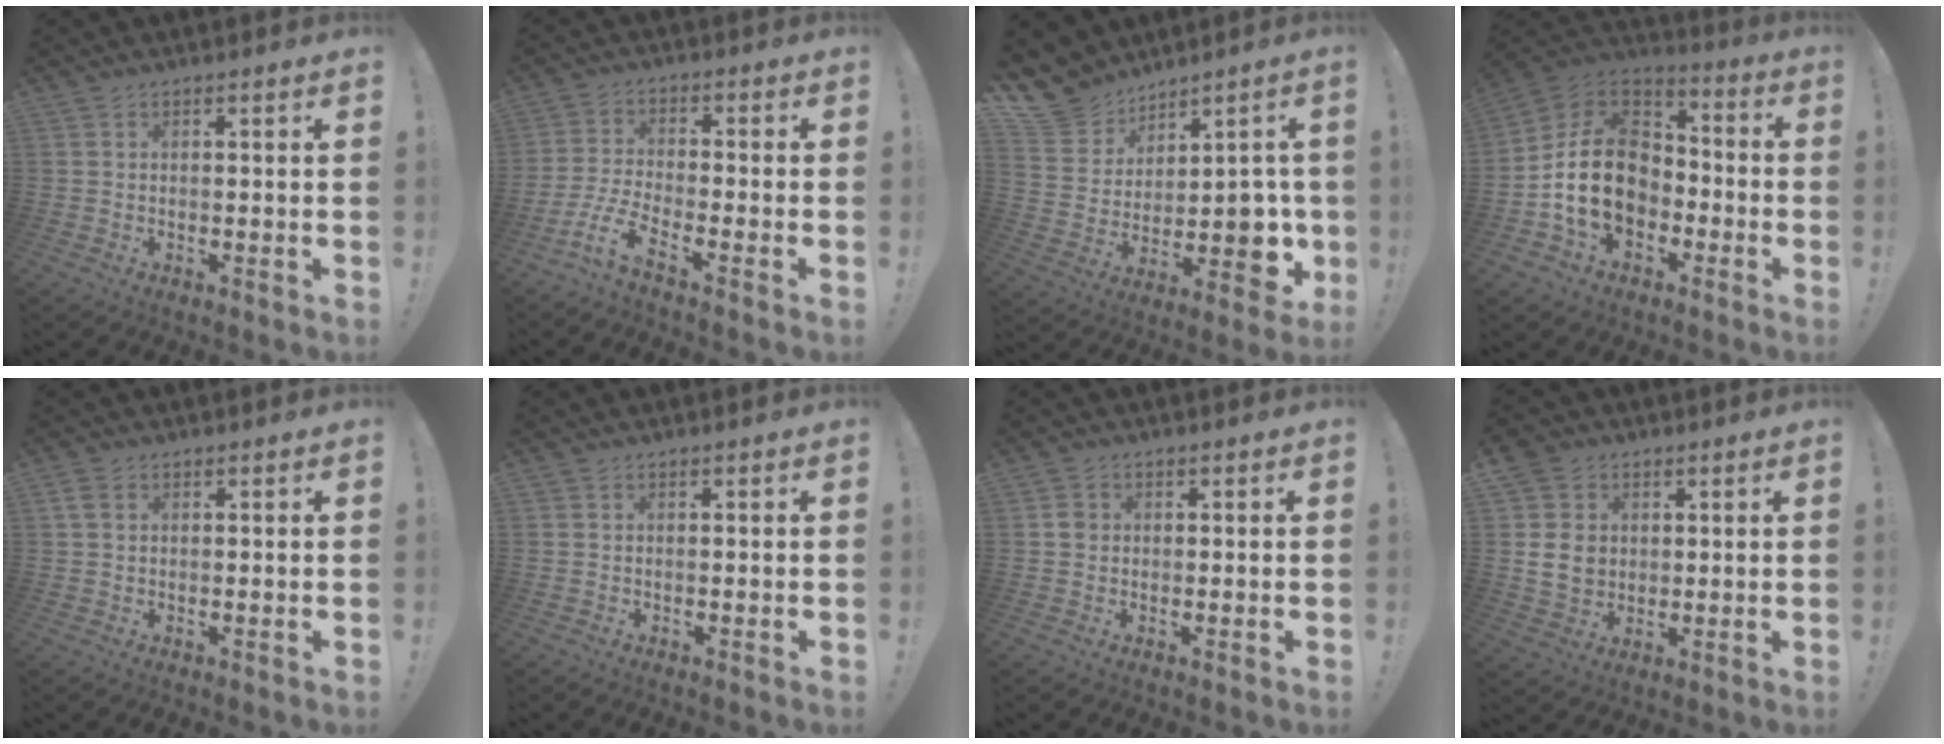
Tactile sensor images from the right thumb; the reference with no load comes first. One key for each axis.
{"total": 7.6, "fx": -5.2, "fy": 1.9, "fz": 5.2, "tx": -0.117, "ty": 0.007, "tz": -0.102}
{"total": 12.6, "fx": 6.5, "fy": 9.6, "fz": 4.9, "tx": -0.074, "ty": -0.053, "tz": 0.146}
{"total": 19.2, "fx": -3.3, "fy": 14.3, "fz": 12.4, "tx": -0.229, "ty": 0.028, "tz": -0.046}
{"total": 2.7, "fx": 1.0, "fy": 1.9, "fz": 1.7, "tx": -0.025, "ty": 0.002, "tz": 0.018}
{"total": 0.0}
{"total": 2.0, "fx": -0.2, "fy": 1.9, "fz": 0.8, "tx": -0.004, "ty": 0.002, "tz": -0.006}
{"total": 9.5, "fx": 1.7, "fy": 8.4, "fz": 4.1, "tx": -0.062, "ty": -0.005, "tz": 0.038}